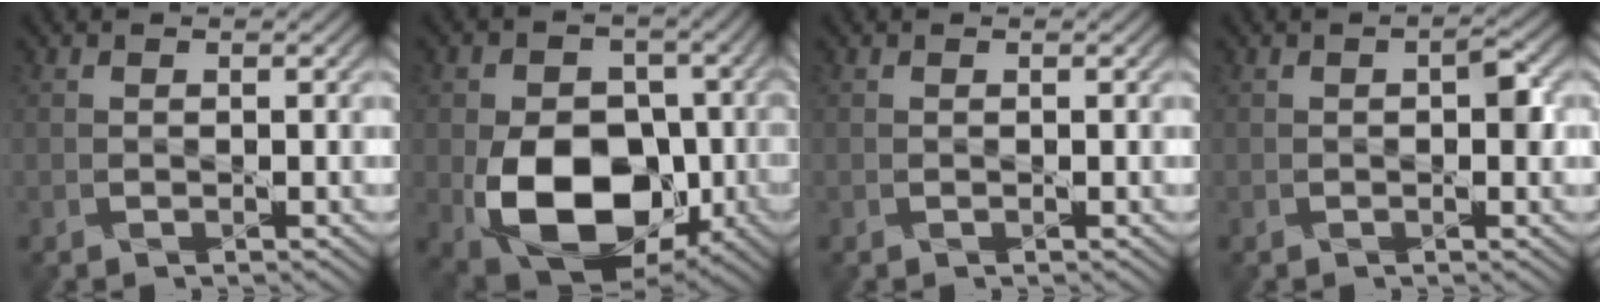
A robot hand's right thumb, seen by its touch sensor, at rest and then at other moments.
{"total": 14.5, "force": [-3.8, 10.1, 9.7], "torque": [-0.161, -0.027, -0.071]}
{"total": 0.0}
{"total": 1.5, "force": [-0.1, 0.7, 1.3], "torque": [-0.016, 0.001, -0.005]}